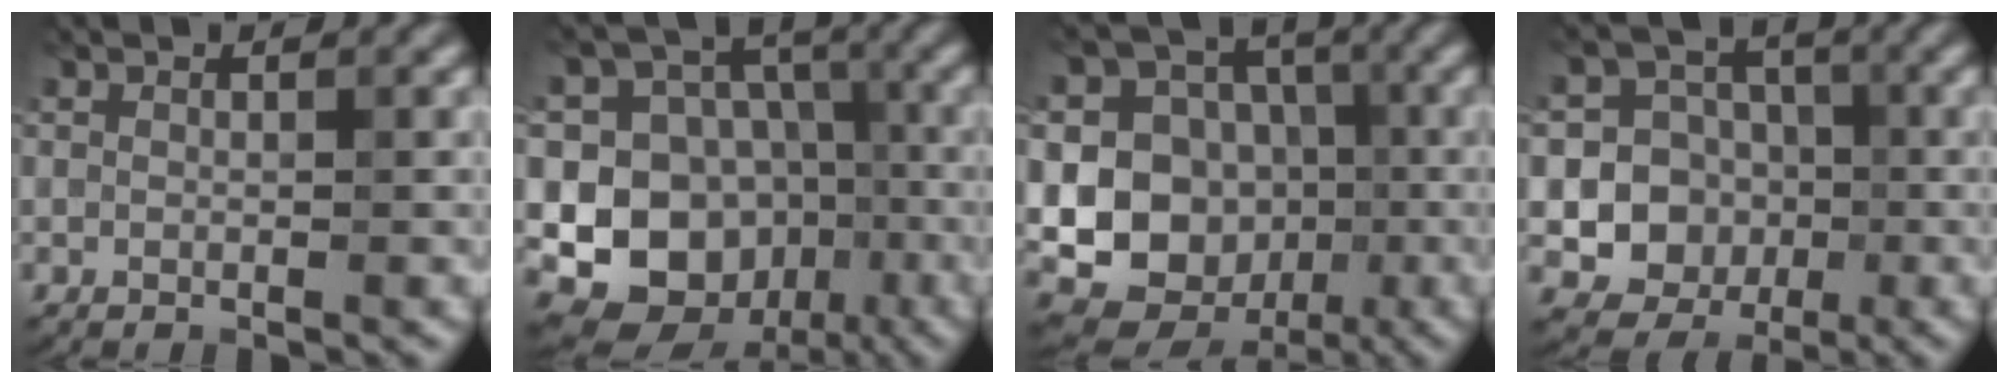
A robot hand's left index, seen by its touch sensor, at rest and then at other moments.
{"total": 11.3, "force": [-2.9, 10.1, 4.3], "torque": [-0.072, 0.006, -0.070]}
{"total": 15.8, "force": [-2.3, 14.6, 5.8], "torque": [-0.128, 0.000, -0.049]}
{"total": 10.1, "force": [-1.9, 9.5, 2.7], "torque": [-0.042, -0.001, -0.049]}